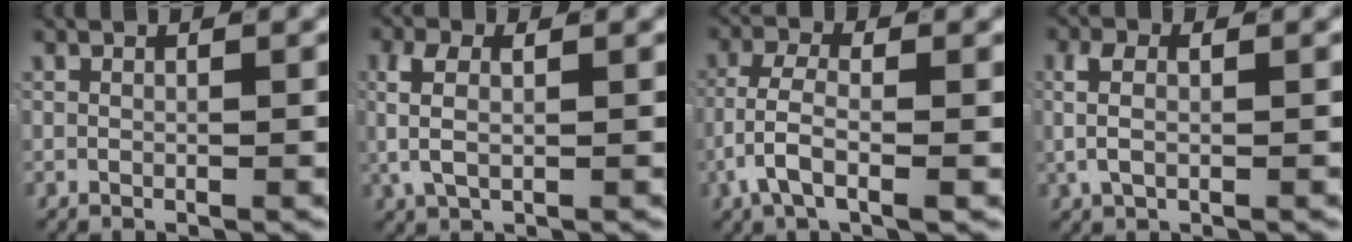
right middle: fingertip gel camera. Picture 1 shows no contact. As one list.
[{"total": 3.6, "force": [0.5, 2.0, 2.9], "torque": [-0.070, -0.003, 0.012]}, {"total": 4.1, "force": [-1.2, 1.6, 3.6], "torque": [-0.080, -0.009, -0.021]}, {"total": 2.8, "force": [0.3, 1.6, 2.3], "torque": [-0.049, 0.000, 0.003]}]